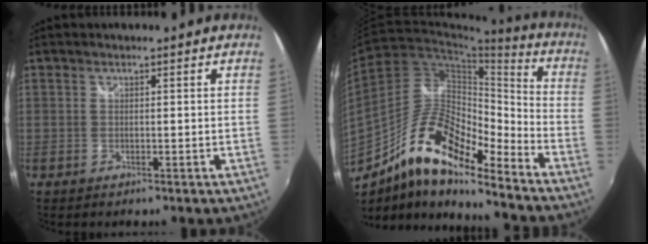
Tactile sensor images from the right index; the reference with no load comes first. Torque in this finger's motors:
{"motor_torque": [0.67, -0.83, 0.16, -0.01]}